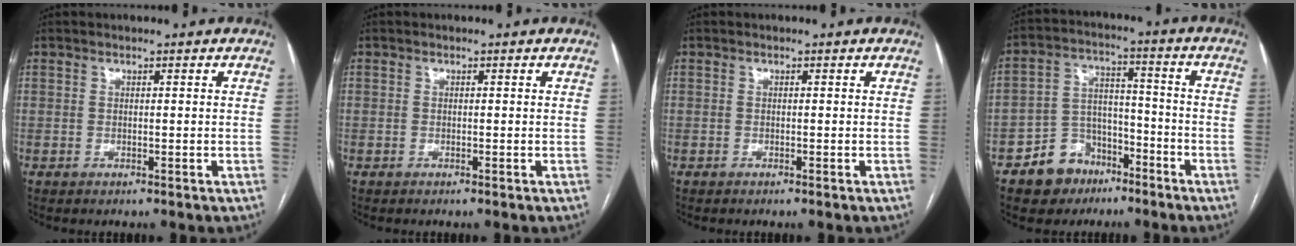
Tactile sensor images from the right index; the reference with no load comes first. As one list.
[{"total": 0.0}, {"total": 0.0}, {"total": 9.3, "force": [-5.8, 6.7, 2.7], "torque": [-0.047, 0.025, -0.092]}]